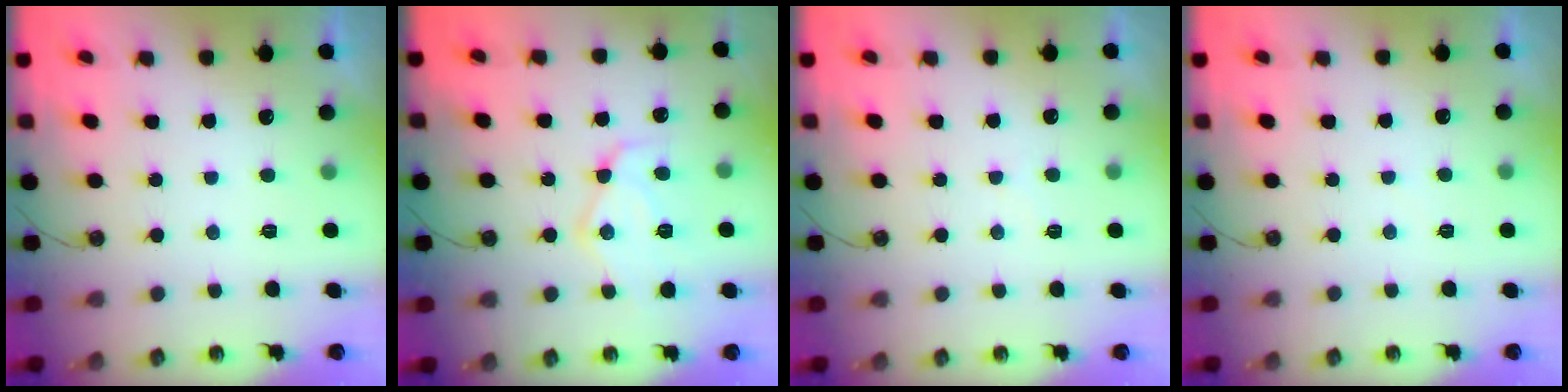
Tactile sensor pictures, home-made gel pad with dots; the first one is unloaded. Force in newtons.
{"total": 13.8, "press": 13.7, "slide": 1.1}
{"total": 4.5, "press": 4.4, "slide": 0.6}
{"total": 1.2, "press": 1.2, "slide": 0.3}